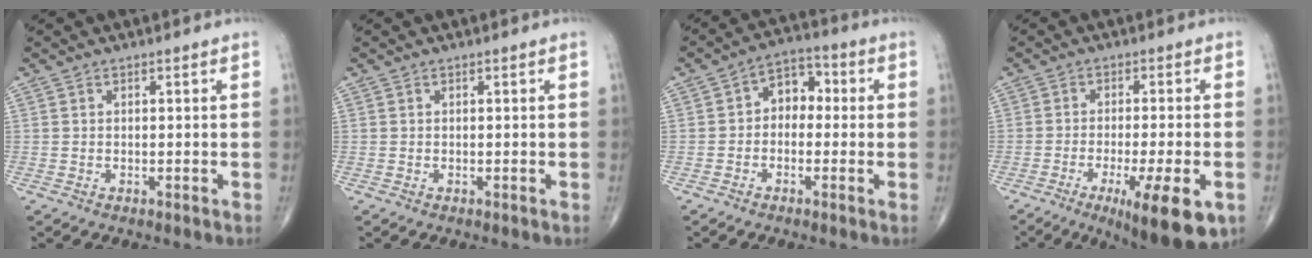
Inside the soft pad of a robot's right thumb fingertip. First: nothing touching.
{"total": 0.0}
{"total": 6.5, "force": [-0.1, 4.8, 4.4], "torque": [-0.038, 0.028, -0.019]}
{"total": 13.3, "force": [-5.6, 2.8, 11.6], "torque": [-0.160, -0.008, -0.078]}